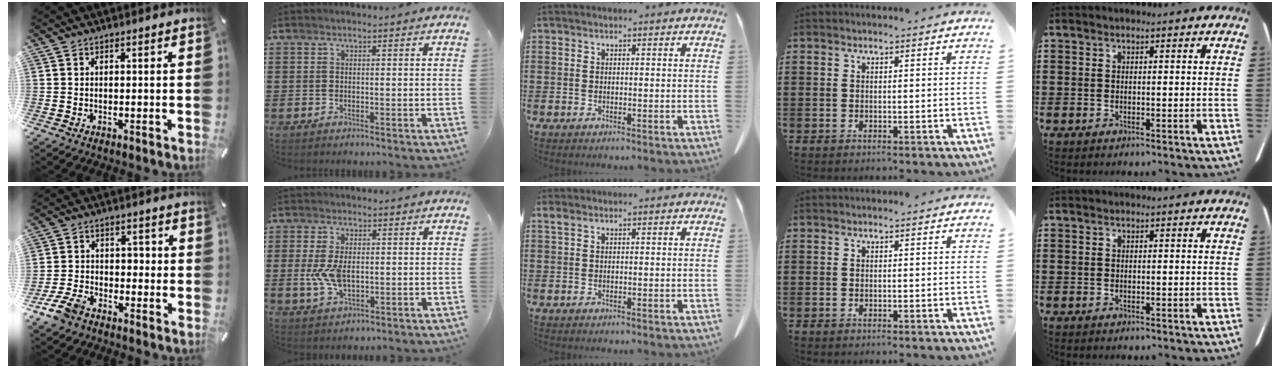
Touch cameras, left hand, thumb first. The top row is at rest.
{"thumb": {"total": 8.0, "force": [-5.0, 5.3, 3.2], "torque": [-0.070, 0.030, -0.095]}, "index": {"total": 6.5, "force": [-0.1, 3.6, 5.3], "torque": [-0.128, 0.001, -0.008]}, "middle": {"total": 0.9, "force": [0.4, 0.4, 0.8], "torque": [-0.017, 0.004, 0.006]}}